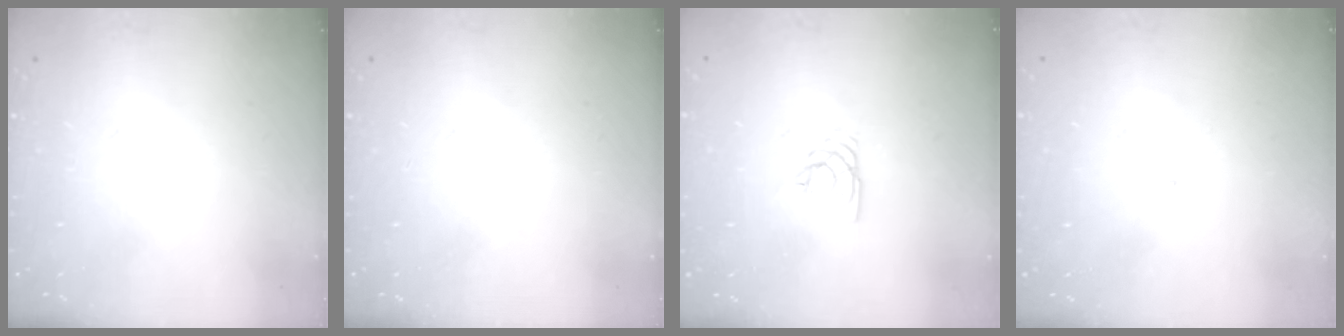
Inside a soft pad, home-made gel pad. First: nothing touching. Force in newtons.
{"total": 0.0}
{"total": 2.1, "press": 2.1, "slide": 0.2}
{"total": 1.2, "press": 1.1, "slide": 0.2}